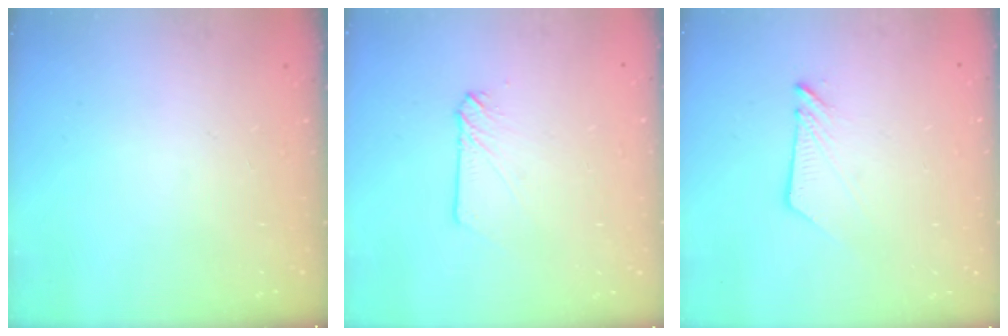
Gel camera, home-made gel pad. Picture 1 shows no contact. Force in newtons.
{"total": 4.8, "press": 4.7, "slide": 0.6}
{"total": 6.1, "press": 6.1, "slide": 0.2}